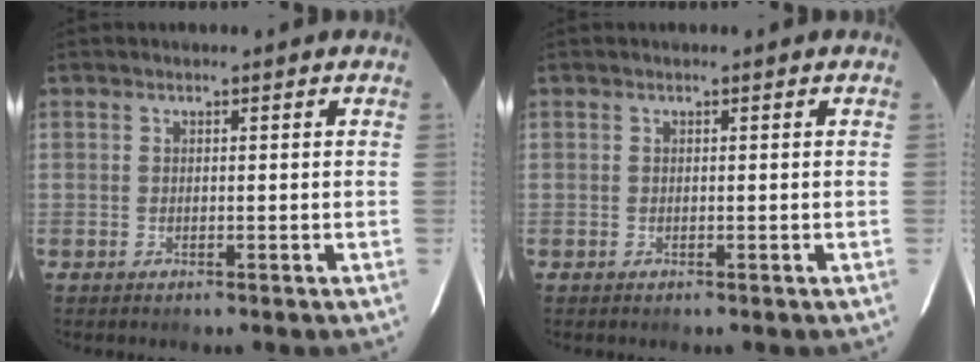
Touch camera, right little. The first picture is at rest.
{"total": 0.0}